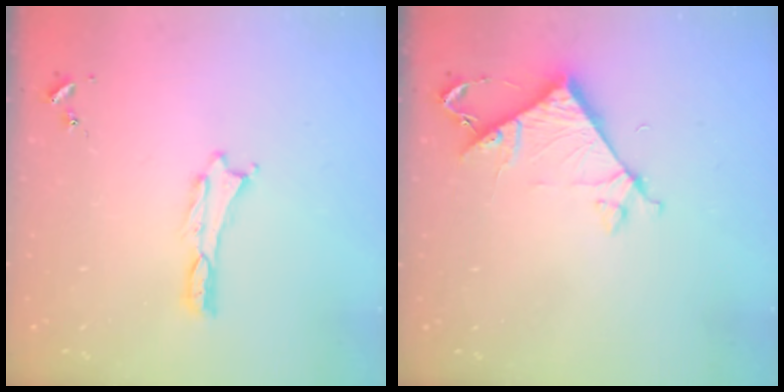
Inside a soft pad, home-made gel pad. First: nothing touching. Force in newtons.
{"total": 7.2, "press": 7.2, "slide": 0.4}